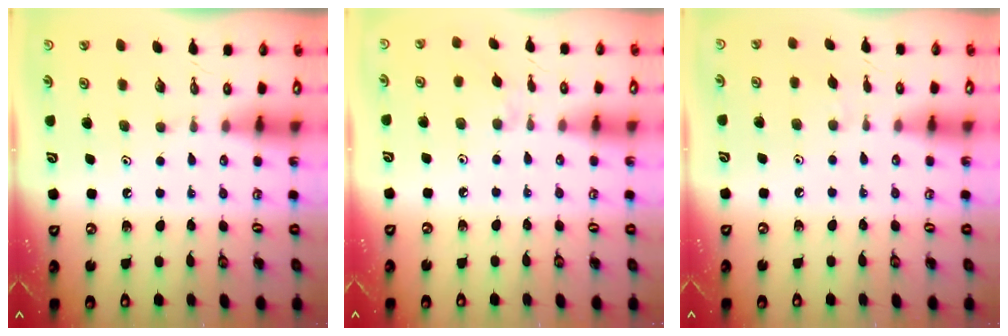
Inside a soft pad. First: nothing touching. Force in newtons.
{"total": 1.5, "press": 1.4, "slide": 0.4}
{"total": 3.9, "press": 3.9, "slide": 0.7}